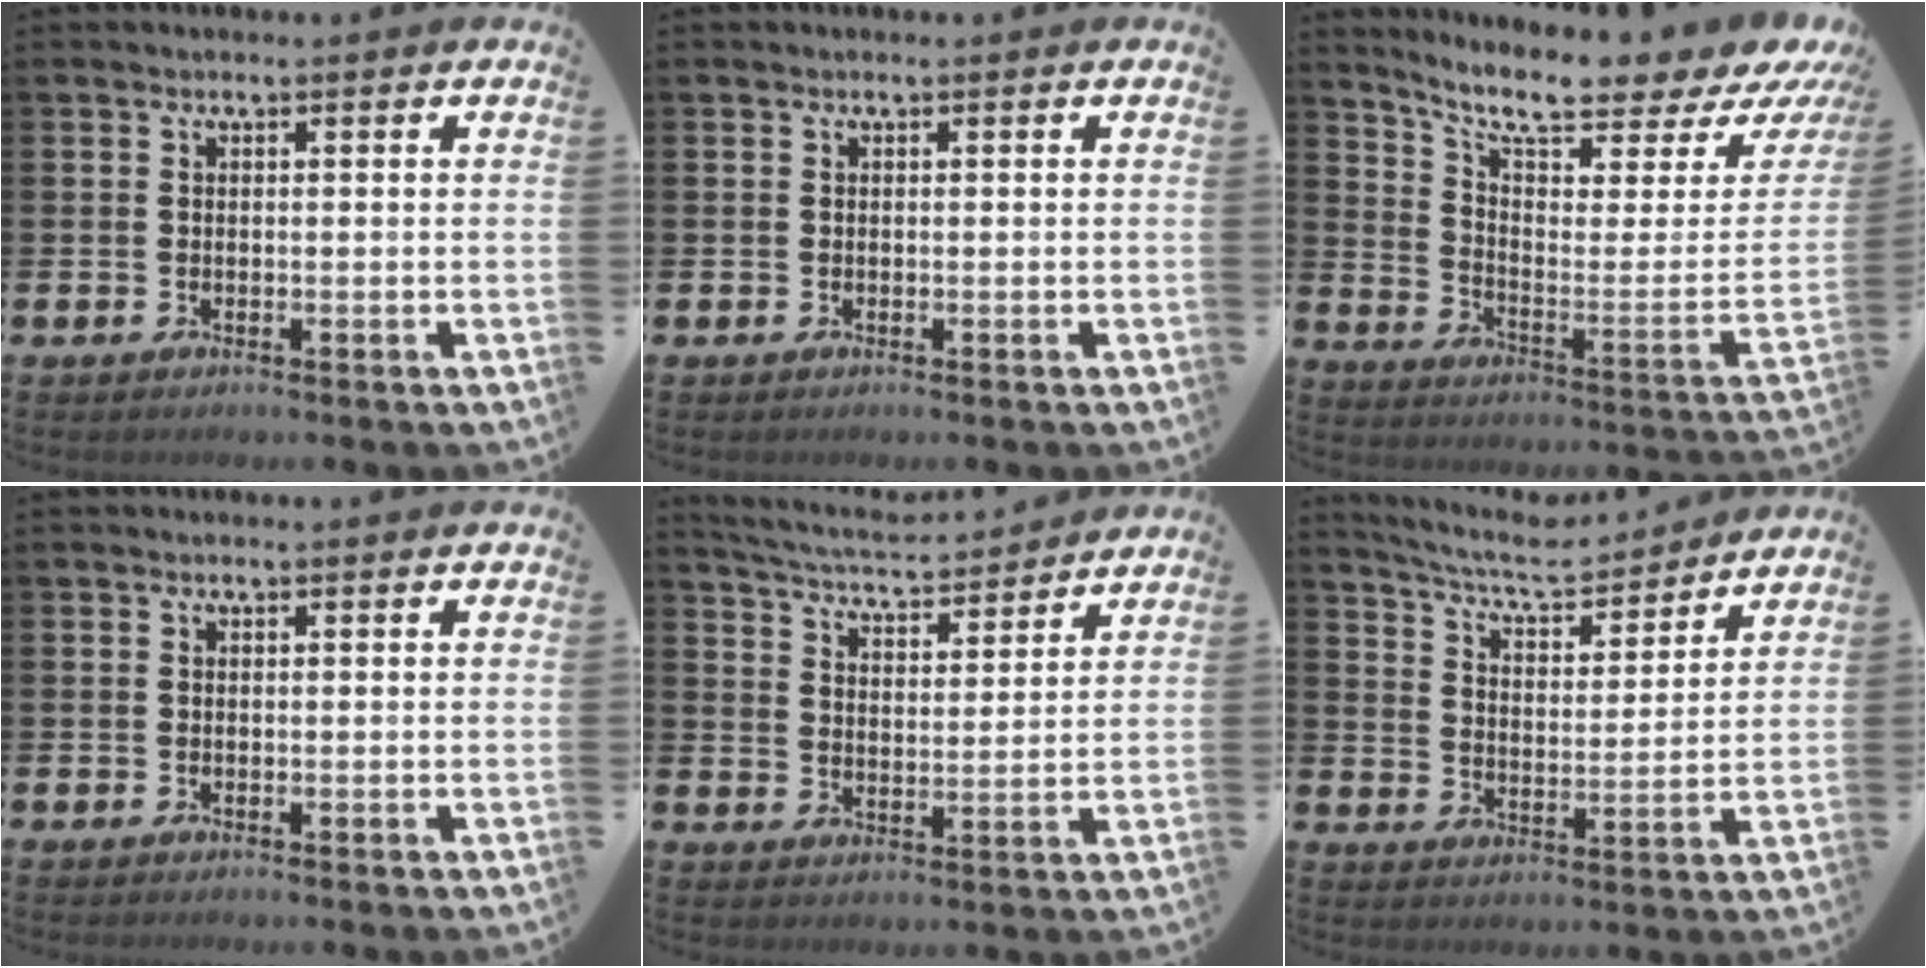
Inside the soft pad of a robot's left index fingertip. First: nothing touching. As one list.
[{"total": 0.0}, {"total": 9.5, "force": [8.5, 1.3, 4.0], "torque": [-0.093, -0.075, 0.140]}, {"total": 0.0}, {"total": 5.3, "force": [5.2, 0.5, 0.8], "torque": [-0.042, -0.037, 0.090]}, {"total": 6.9, "force": [6.5, 1.3, 1.9], "torque": [-0.063, -0.043, 0.111]}]